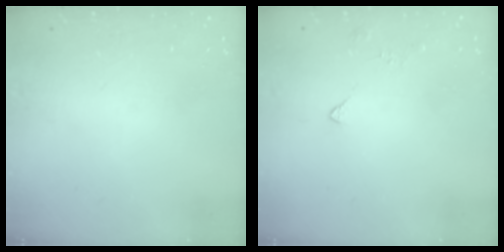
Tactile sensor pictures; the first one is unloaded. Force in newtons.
{"total": 2.6, "press": 2.6, "slide": 0.5}